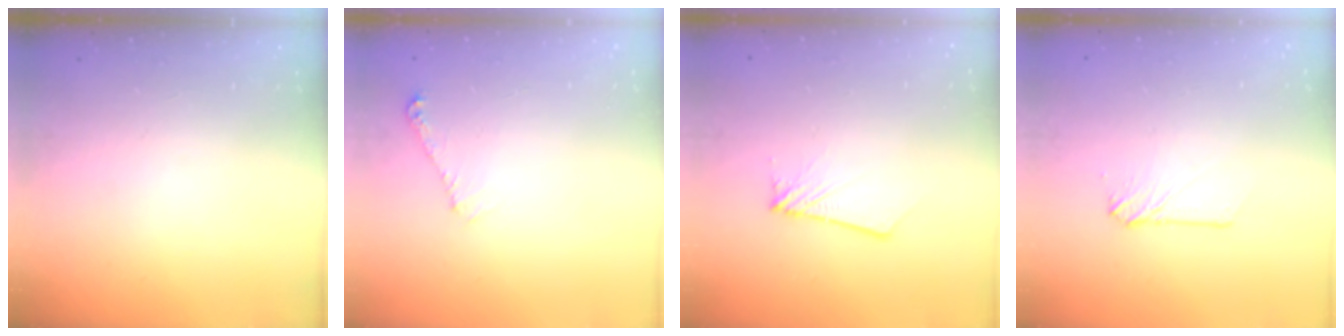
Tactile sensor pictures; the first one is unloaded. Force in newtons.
{"total": 5.3, "press": 5.2, "slide": 0.8}
{"total": 1.8, "press": 1.8, "slide": 0.2}
{"total": 3.9, "press": 3.9, "slide": 0.5}